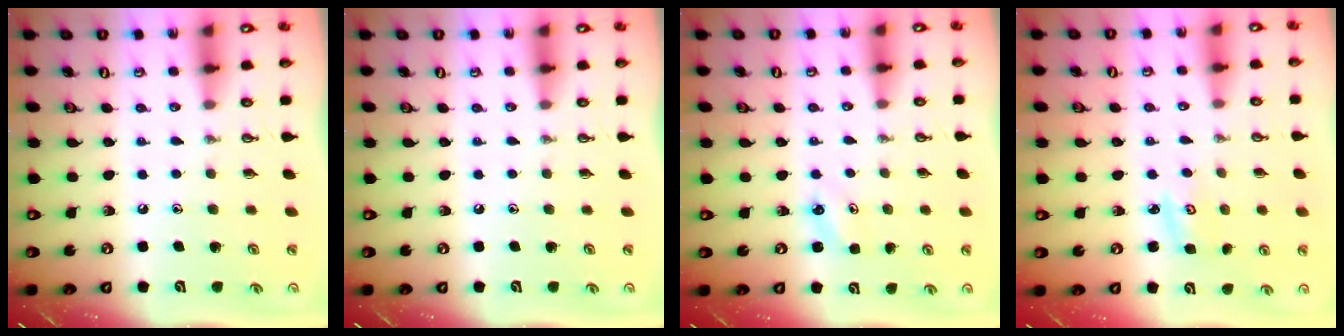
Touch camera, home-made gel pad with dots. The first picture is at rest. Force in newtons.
{"total": 0.0}
{"total": 4.0, "press": 4.0, "slide": 0.3}
{"total": 2.8, "press": 2.8, "slide": 0.3}